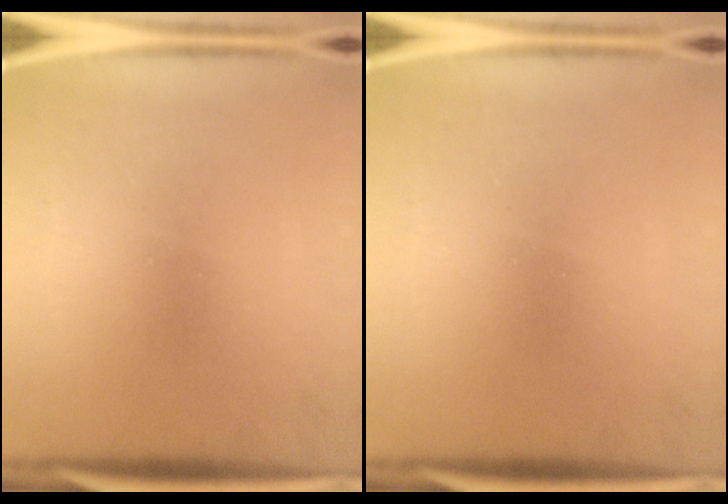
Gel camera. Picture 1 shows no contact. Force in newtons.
{"total": 0.0}